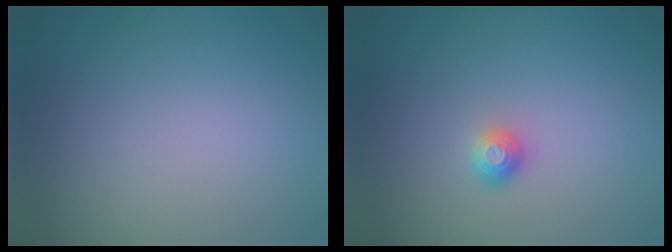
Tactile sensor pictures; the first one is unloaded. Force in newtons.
{"total": 1.2, "press": 1.1, "slide": 0.3}